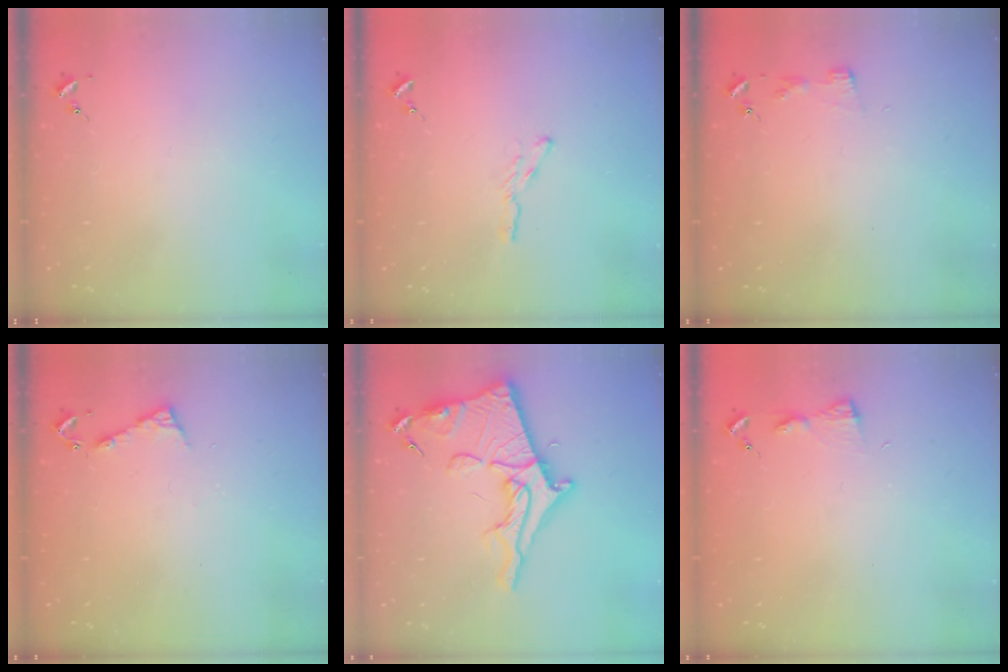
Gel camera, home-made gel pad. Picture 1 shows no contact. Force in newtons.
{"total": 4.0, "press": 4.0, "slide": 0.4}
{"total": 2.9, "press": 2.9, "slide": 0.3}
{"total": 4.9, "press": 4.8, "slide": 0.5}
{"total": 19.1, "press": 19.1, "slide": 1.4}
{"total": 4.2, "press": 4.2, "slide": 0.5}